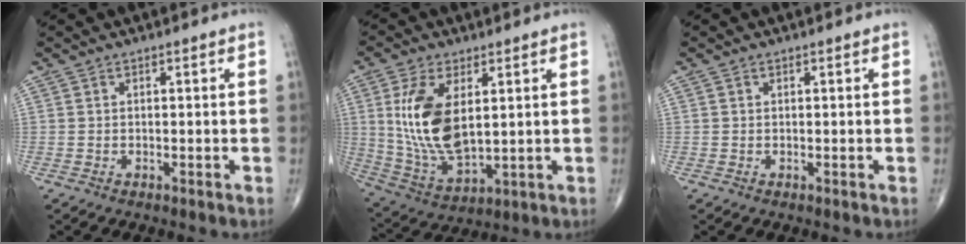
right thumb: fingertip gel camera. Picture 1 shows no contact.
{"total": 15.1, "force": [3.0, 7.6, 12.7], "torque": [-0.246, -0.020, 0.073]}
{"total": 0.0}